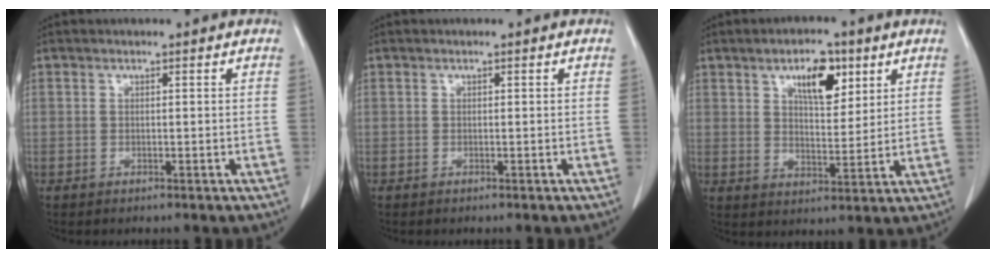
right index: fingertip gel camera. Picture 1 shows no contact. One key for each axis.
{"total": 0.0}
{"total": 8.0, "fx": 4.1, "fy": 3.3, "fz": 6.0, "tx": -0.098, "ty": 0.004, "tz": 0.068}